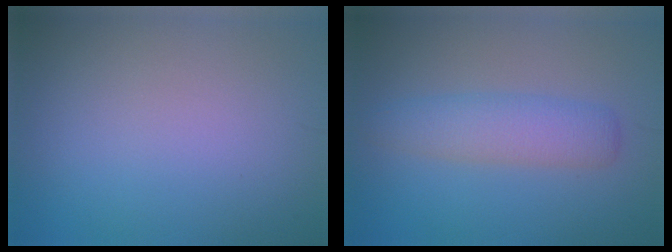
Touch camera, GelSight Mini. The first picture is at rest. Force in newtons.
{"total": 3.7, "press": 3.7, "slide": 0.1}